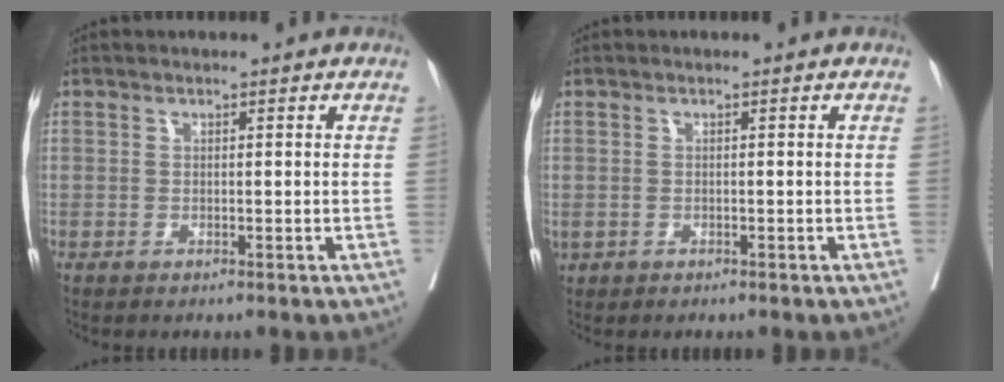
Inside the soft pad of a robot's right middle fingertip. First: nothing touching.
{"total": 0.9, "force": [-0.2, 0.8, 0.5], "torque": [-0.011, 0.002, 0.003]}